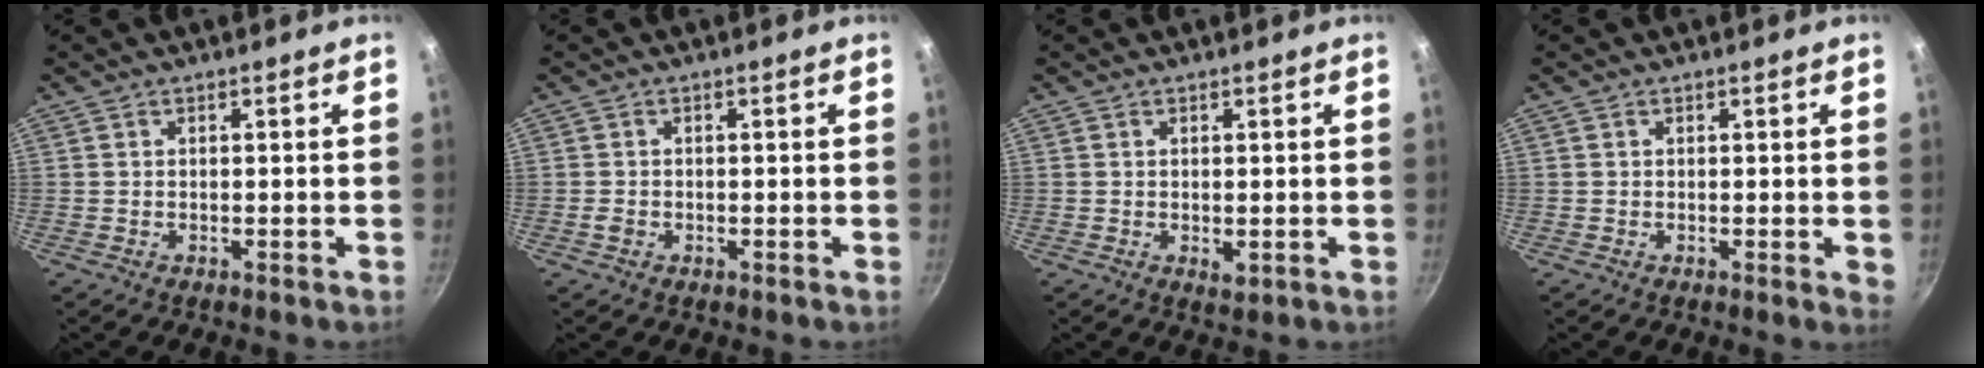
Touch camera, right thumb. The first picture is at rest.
{"total": 1.1, "force": [-0.5, 0.8, 0.6], "torque": [-0.014, 0.003, -0.011]}
{"total": 1.5, "force": [0.0, 0.8, 1.3], "torque": [-0.020, -0.004, 0.001]}
{"total": 1.4, "force": [0.1, 0.6, 1.2], "torque": [-0.010, -0.001, -0.001]}